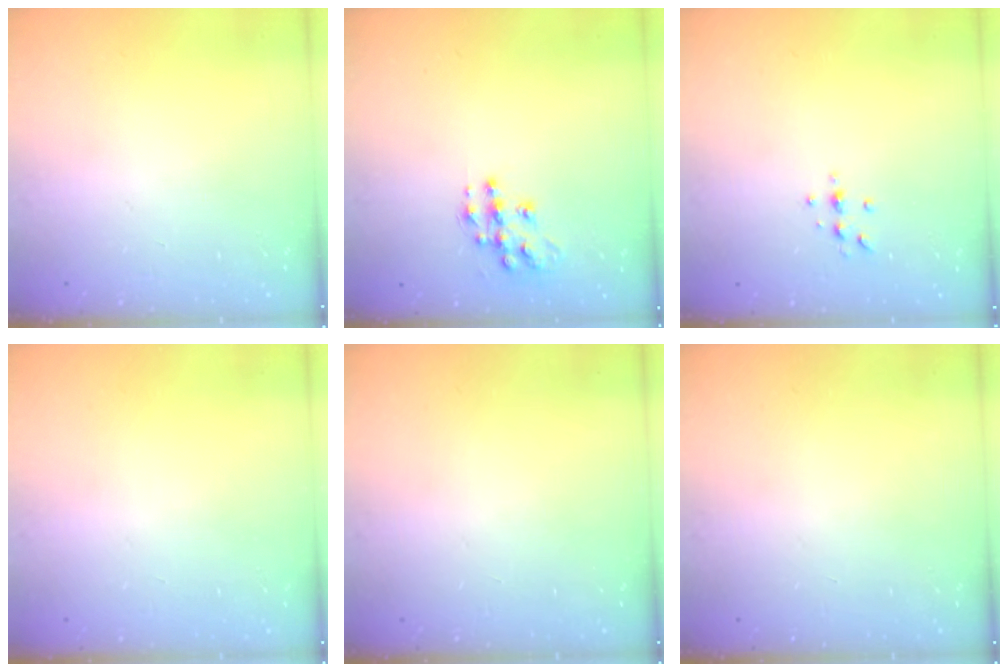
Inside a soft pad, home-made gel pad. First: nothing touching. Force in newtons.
{"total": 11.4, "press": 11.4, "slide": 0.8}
{"total": 4.3, "press": 4.3, "slide": 0.6}
{"total": 0.0}
{"total": 0.0}
{"total": 0.0}